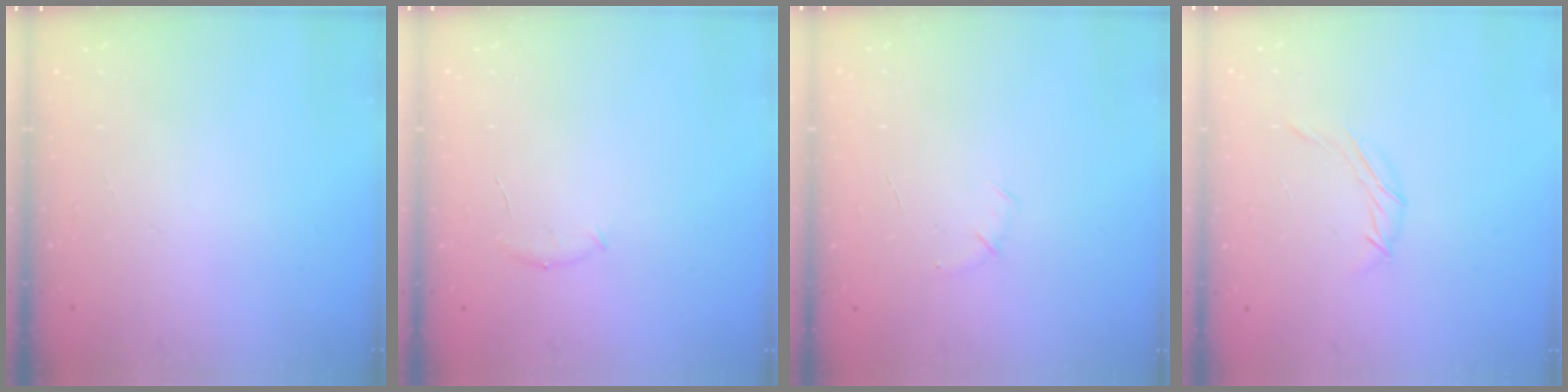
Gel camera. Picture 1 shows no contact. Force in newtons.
{"total": 5.5, "press": 5.4, "slide": 1.3}
{"total": 5.0, "press": 4.9, "slide": 1.3}
{"total": 6.1, "press": 5.9, "slide": 1.4}